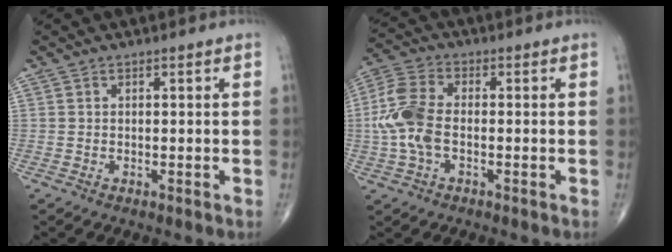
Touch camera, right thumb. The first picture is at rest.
{"total": 9.5, "force": [-1.2, 5.5, 7.7], "torque": [-0.184, 0.023, -0.030]}